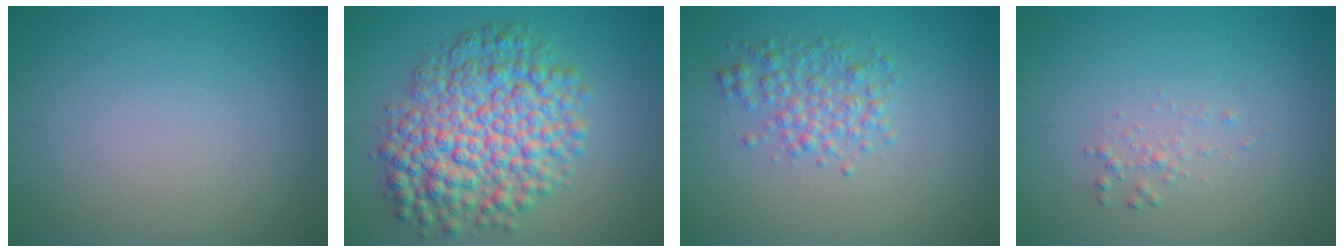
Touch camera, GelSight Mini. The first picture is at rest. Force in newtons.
{"total": 9.2, "press": 9.2, "slide": 0.1}
{"total": 2.9, "press": 2.9, "slide": 0.0}
{"total": 0.9, "press": 0.9, "slide": 0.0}